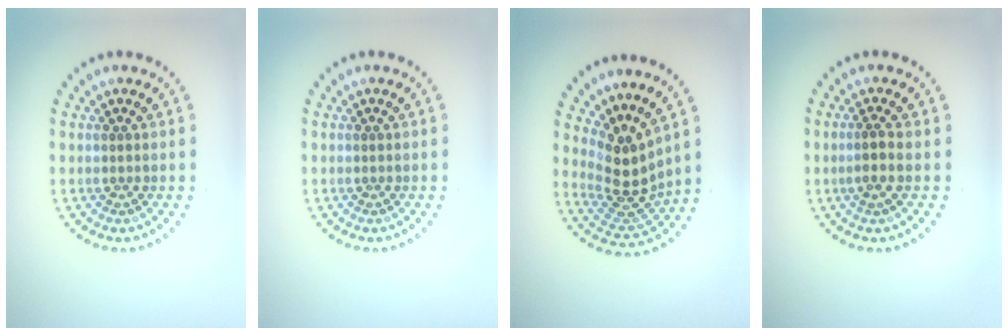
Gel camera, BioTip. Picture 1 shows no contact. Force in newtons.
{"total": 0.0}
{"total": 4.1, "press": 3.0, "slide": 2.8}
{"total": 1.7, "press": 1.3, "slide": 1.1}